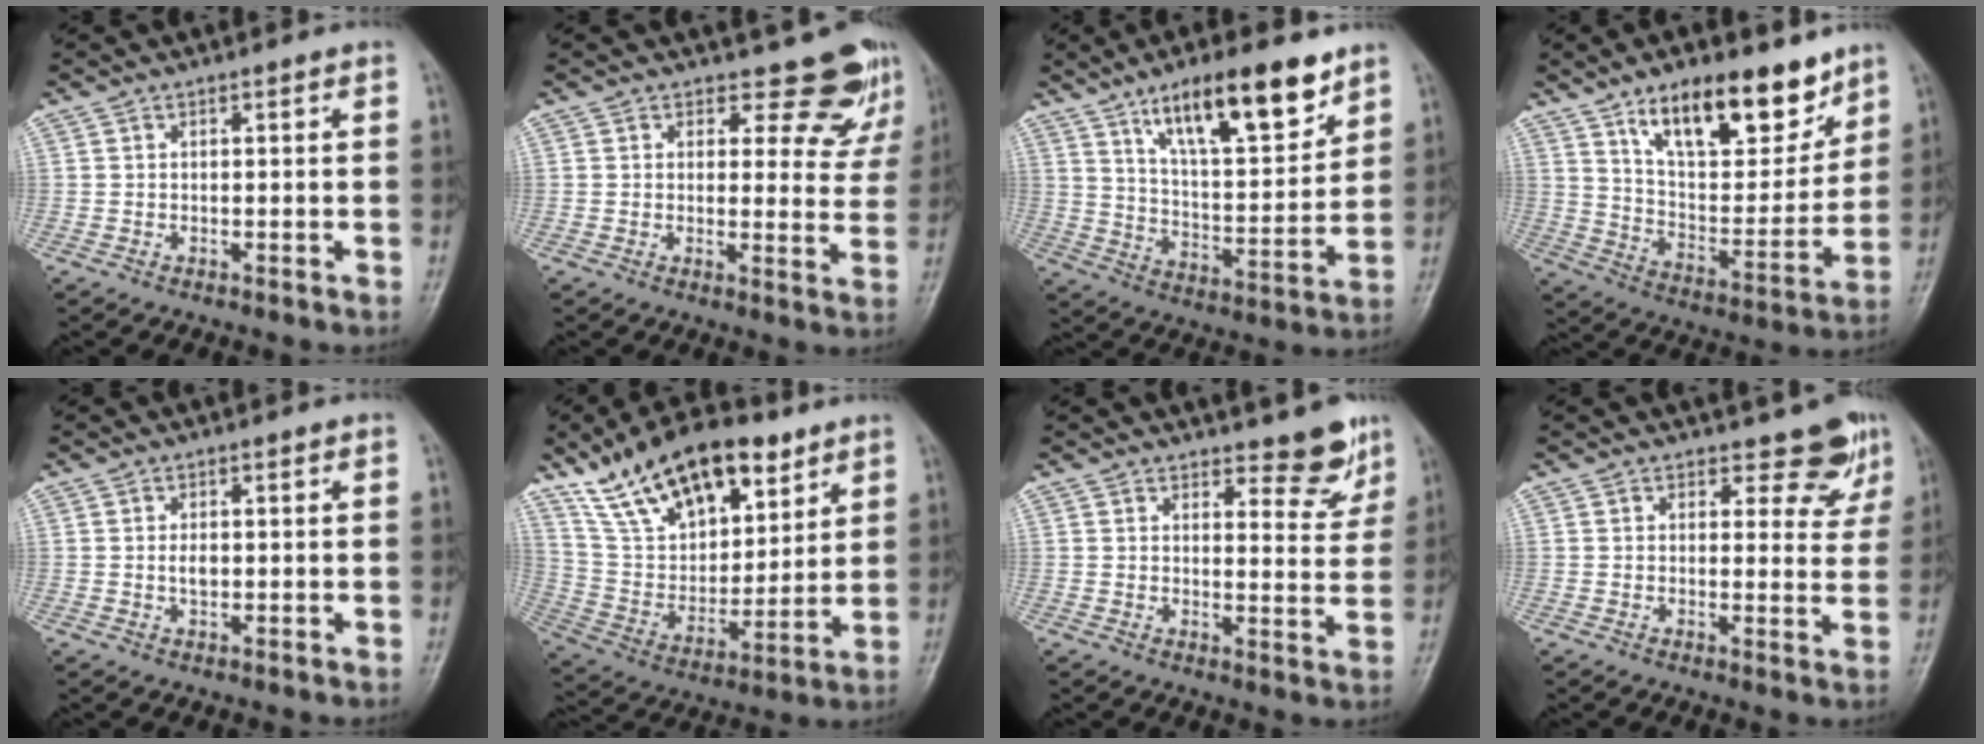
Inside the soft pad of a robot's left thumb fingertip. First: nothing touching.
{"total": 8.7, "force": [7.7, 3.9, 1.2], "torque": [0.029, -0.061, 0.073]}
{"total": 16.8, "force": [10.7, 5.0, 11.8], "torque": [-0.164, -0.055, 0.187]}
{"total": 18.7, "force": [12.2, 7.9, 11.9], "torque": [-0.135, -0.075, 0.210]}
{"total": 2.0, "force": [0.2, 1.2, 1.6], "torque": [-0.026, -0.002, 0.004]}
{"total": 22.7, "force": [14.0, 11.0, 14.1], "torque": [-0.205, -0.043, 0.256]}
{"total": 6.7, "force": [5.5, 2.6, 2.9], "torque": [-0.007, -0.044, 0.071]}
{"total": 5.8, "force": [4.8, 2.9, 1.3], "torque": [0.017, -0.037, 0.049]}